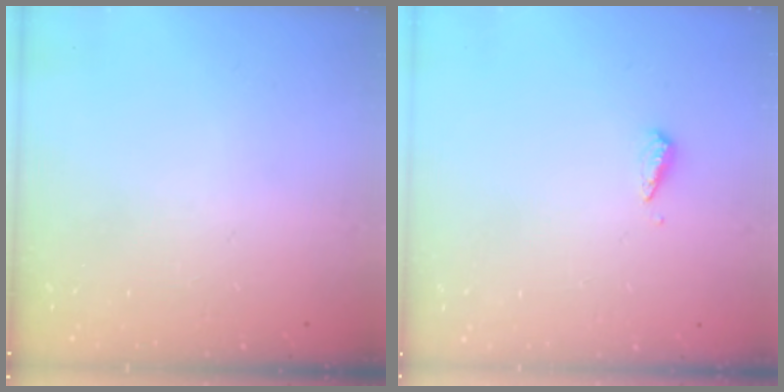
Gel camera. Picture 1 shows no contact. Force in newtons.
{"total": 3.0, "press": 3.0, "slide": 0.2}